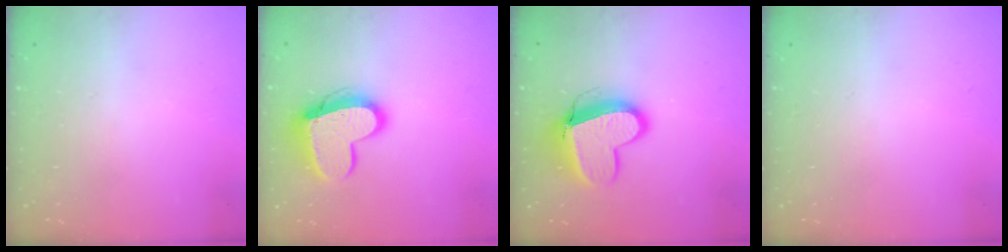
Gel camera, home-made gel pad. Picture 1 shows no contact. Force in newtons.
{"total": 14.7, "press": 14.7, "slide": 1.3}
{"total": 12.4, "press": 12.3, "slide": 1.7}
{"total": 0.0}